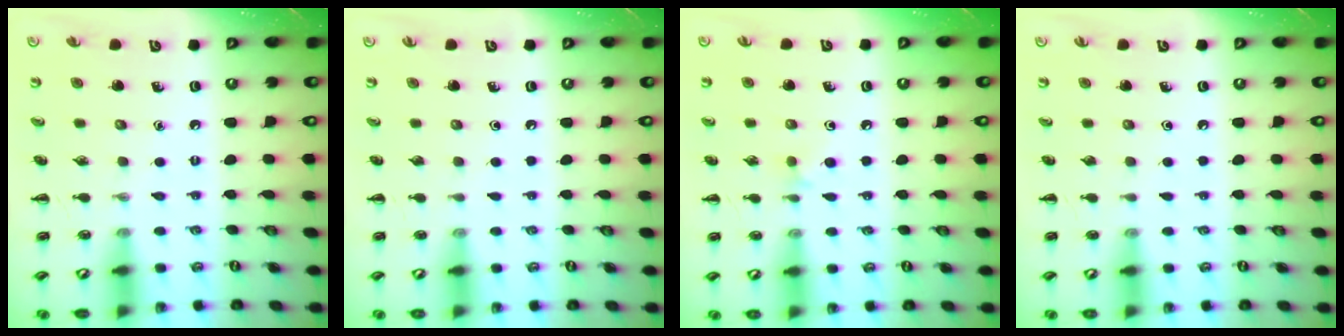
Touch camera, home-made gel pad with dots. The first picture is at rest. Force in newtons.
{"total": 0.0}
{"total": 3.5, "press": 3.2, "slide": 1.5}
{"total": 0.0}